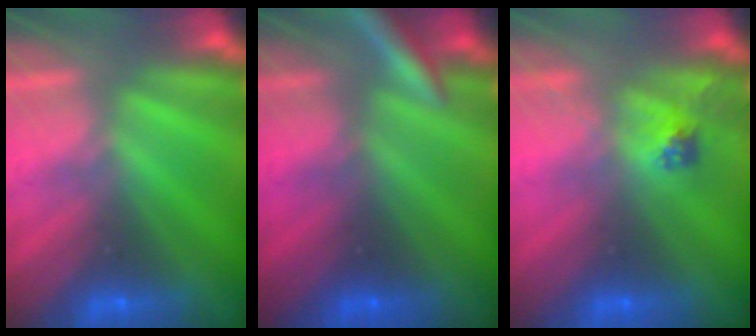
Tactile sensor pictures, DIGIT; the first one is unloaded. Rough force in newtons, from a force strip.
{"total": 3.0}
{"total": 2.4}